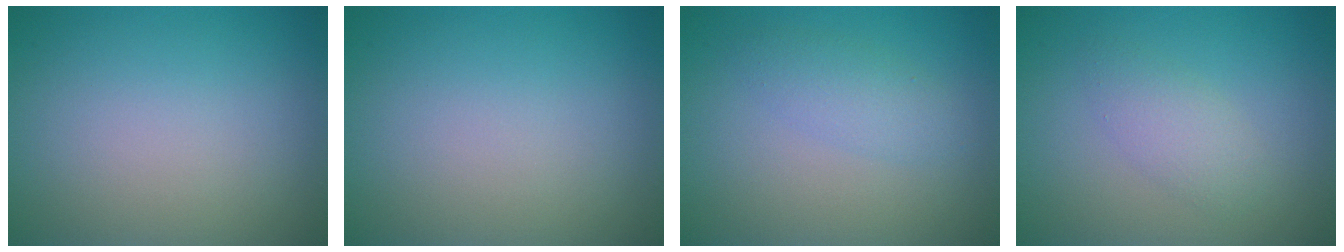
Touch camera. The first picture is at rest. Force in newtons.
{"total": 0.0}
{"total": 2.1, "press": 2.1, "slide": 0.1}
{"total": 2.1, "press": 2.1, "slide": 0.0}